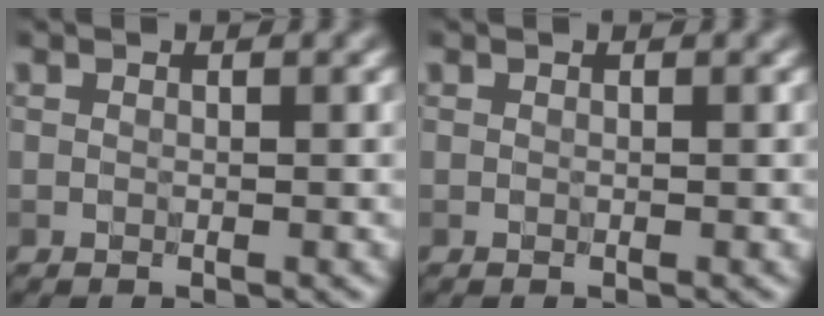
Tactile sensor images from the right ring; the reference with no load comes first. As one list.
[{"total": 0.0}]